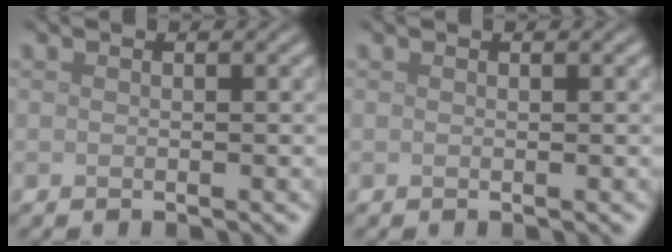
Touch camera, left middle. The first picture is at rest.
{"total": 0.0}